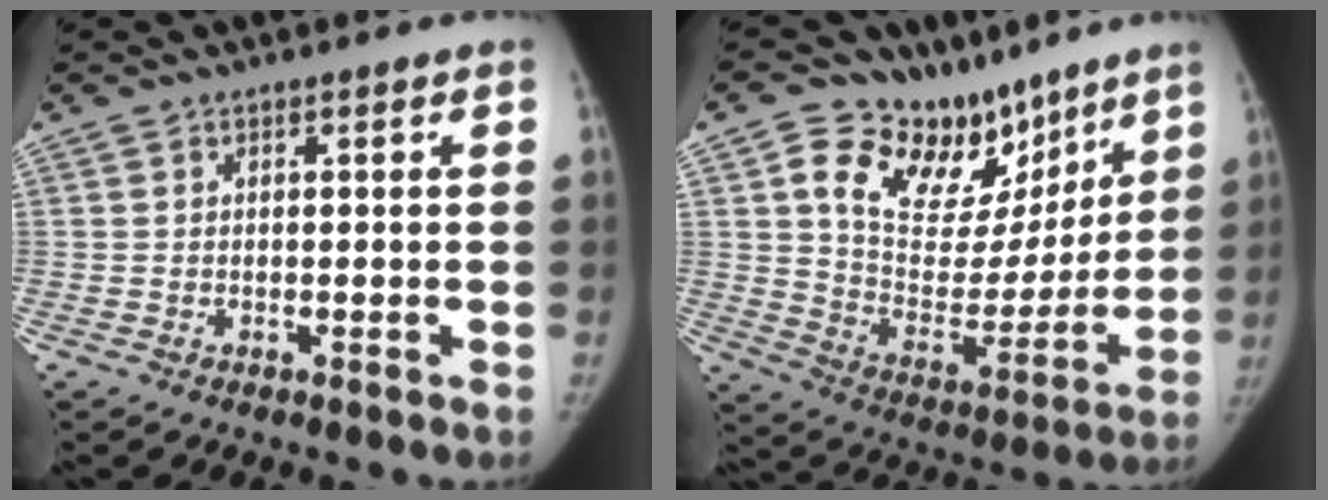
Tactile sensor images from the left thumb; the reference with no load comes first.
{"total": 22.7, "force": [13.8, 13.1, 12.3], "torque": [-0.133, -0.061, 0.227]}